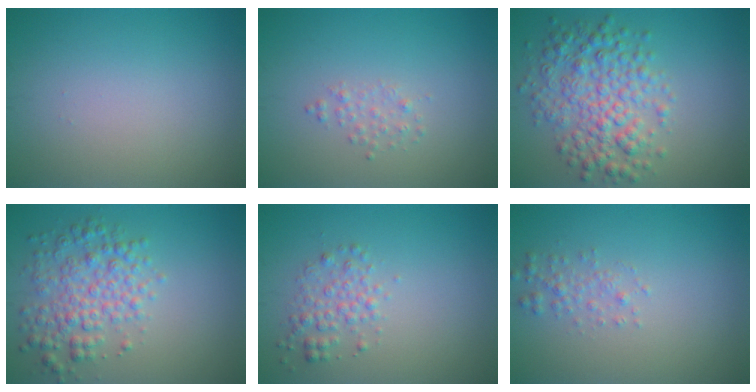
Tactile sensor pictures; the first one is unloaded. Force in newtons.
{"total": 1.0, "press": 1.0, "slide": 0.1}
{"total": 5.8, "press": 5.8, "slide": 0.0}
{"total": 4.4, "press": 4.4, "slide": 0.1}
{"total": 2.2, "press": 2.2, "slide": 0.1}
{"total": 1.4, "press": 1.4, "slide": 0.0}